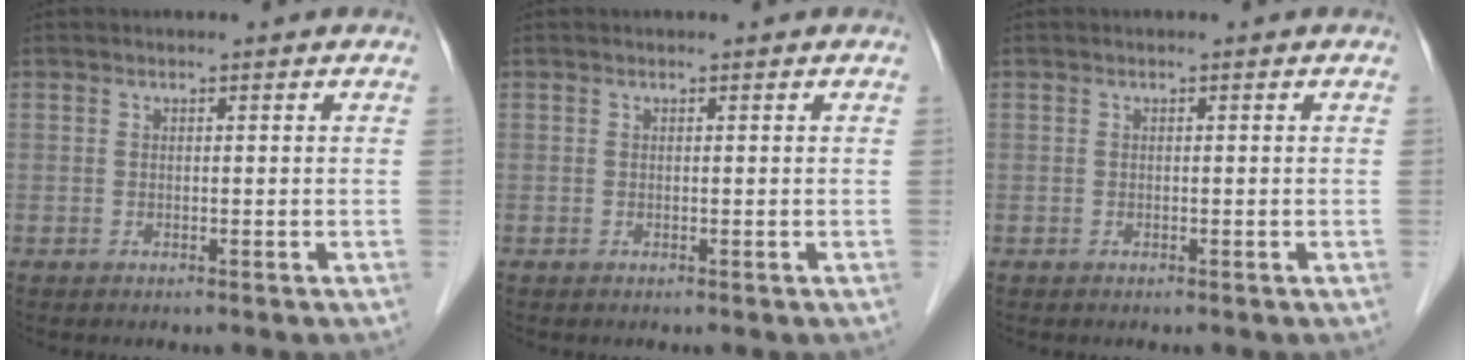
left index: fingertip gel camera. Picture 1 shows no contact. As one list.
[{"total": 0.0}, {"total": 0.0}]